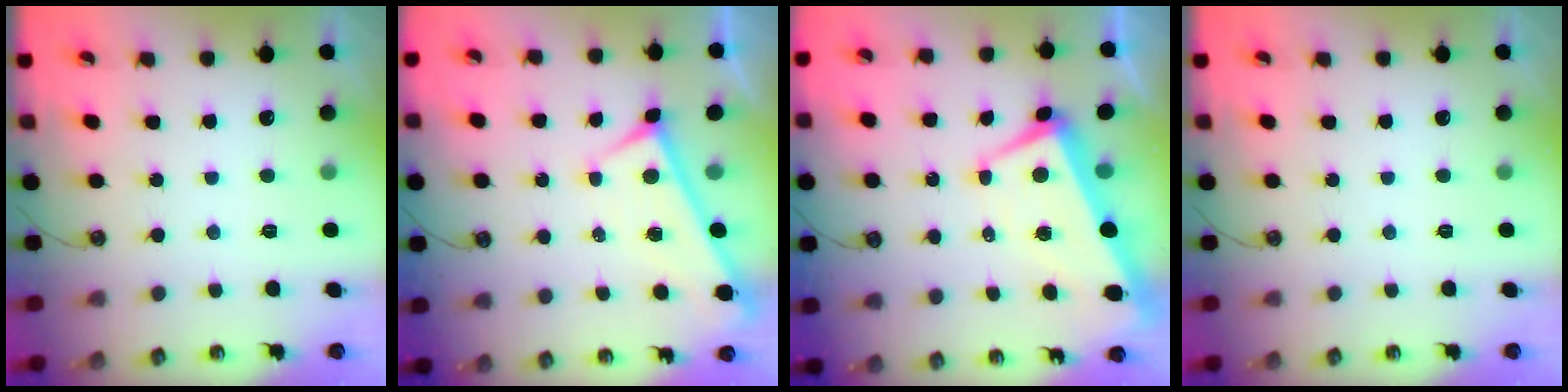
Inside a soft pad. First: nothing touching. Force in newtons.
{"total": 0.0}
{"total": 2.0, "press": 1.6, "slide": 1.2}
{"total": 0.0}